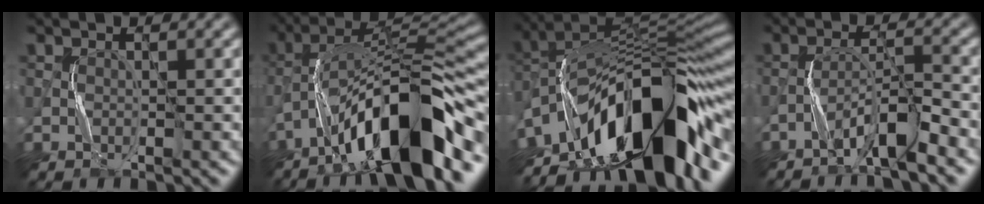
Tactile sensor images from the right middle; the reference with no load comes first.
{"total": 13.2, "force": [-6.9, 3.3, 10.7], "torque": [-0.169, 0.028, -0.113]}
{"total": 14.7, "force": [-8.2, 5.5, 10.9], "torque": [-0.162, 0.029, -0.149]}
{"total": 4.4, "force": [-3.3, 0.3, 2.8], "torque": [-0.053, 0.013, -0.065]}